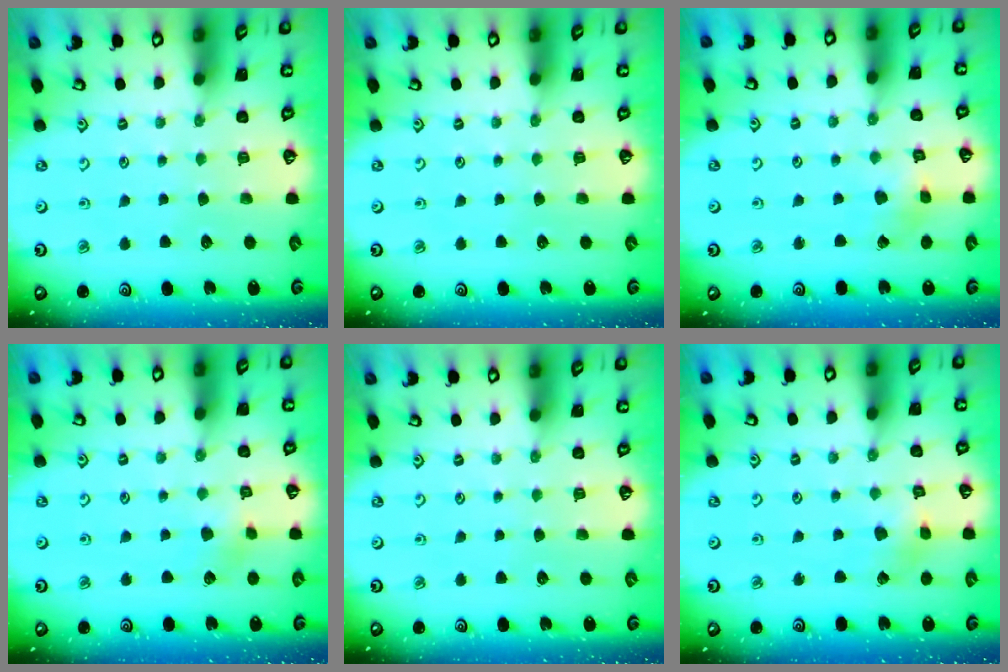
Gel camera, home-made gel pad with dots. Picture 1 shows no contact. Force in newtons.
{"total": 0.0}
{"total": 2.9, "press": 2.9, "slide": 0.2}
{"total": 3.7, "press": 3.7, "slide": 0.5}
{"total": 0.0}
{"total": 2.7, "press": 2.7, "slide": 0.3}